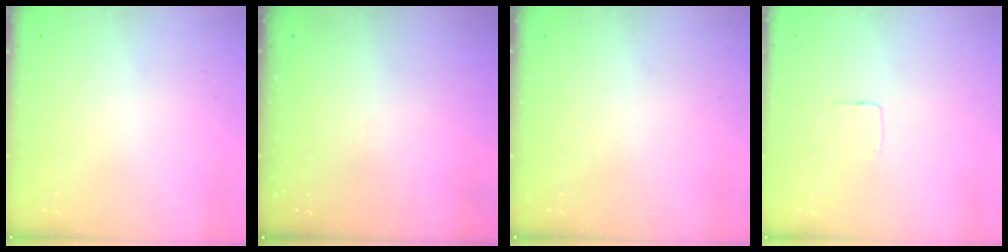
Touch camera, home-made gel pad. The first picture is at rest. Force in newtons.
{"total": 0.0}
{"total": 0.0}
{"total": 2.5, "press": 2.5, "slide": 0.1}